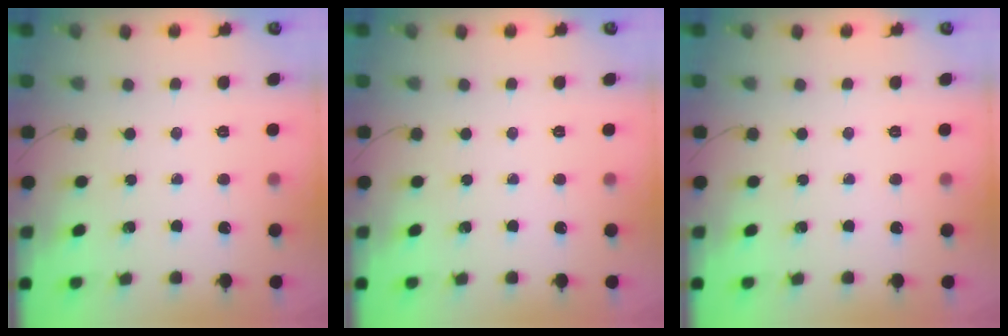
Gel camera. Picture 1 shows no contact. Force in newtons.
{"total": 0.0}
{"total": 0.0}